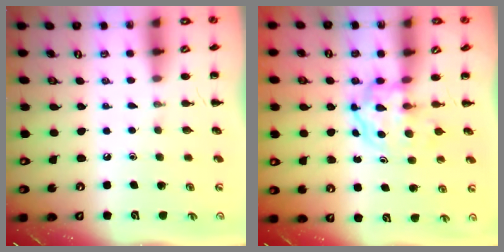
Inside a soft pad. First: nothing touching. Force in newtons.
{"total": 3.9, "press": 3.9, "slide": 0.5}